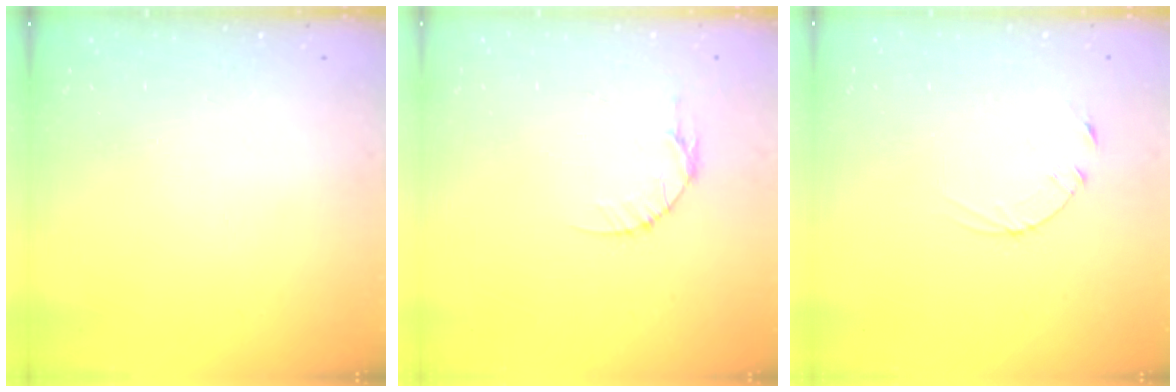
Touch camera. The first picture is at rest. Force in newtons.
{"total": 5.3, "press": 5.2, "slide": 0.5}
{"total": 2.5, "press": 2.5, "slide": 0.3}